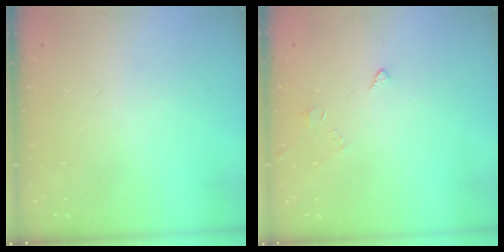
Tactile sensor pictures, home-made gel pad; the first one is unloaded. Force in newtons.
{"total": 2.5, "press": 2.4, "slide": 0.6}